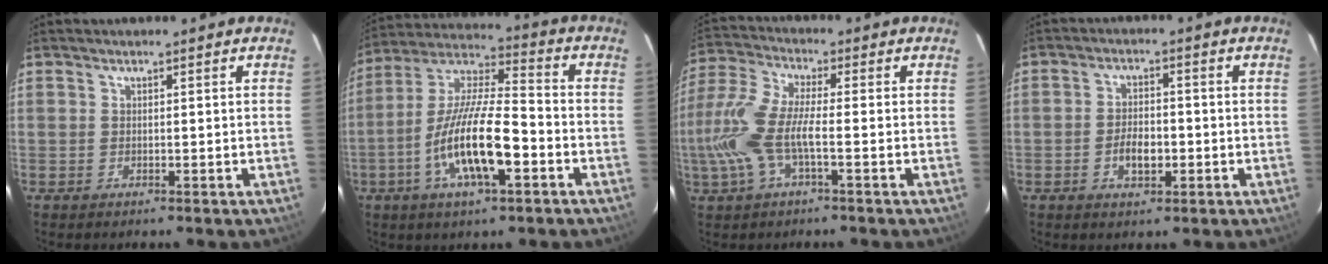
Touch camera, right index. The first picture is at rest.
{"total": 16.2, "force": [-5.7, 4.2, 14.5], "torque": [-0.288, -0.009, -0.111]}
{"total": 11.5, "force": [-2.9, 2.8, 10.8], "torque": [-0.244, -0.002, -0.058]}
{"total": 4.9, "force": [-1.6, 2.6, 3.9], "torque": [-0.079, 0.002, -0.024]}